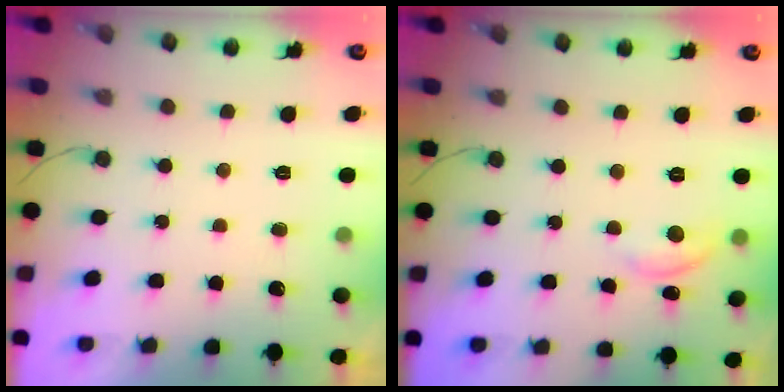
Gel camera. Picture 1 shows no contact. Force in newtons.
{"total": 6.2, "press": 6.2, "slide": 0.6}